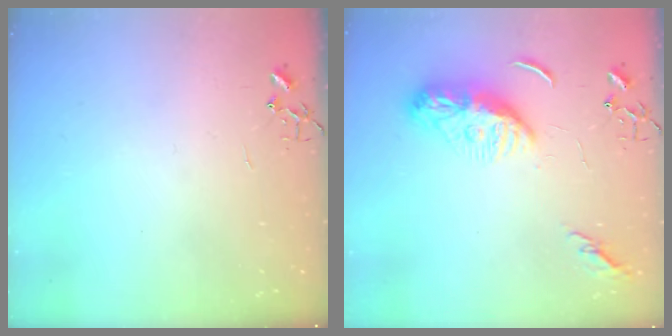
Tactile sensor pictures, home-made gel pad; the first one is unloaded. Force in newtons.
{"total": 10.5, "press": 10.4, "slide": 1.1}